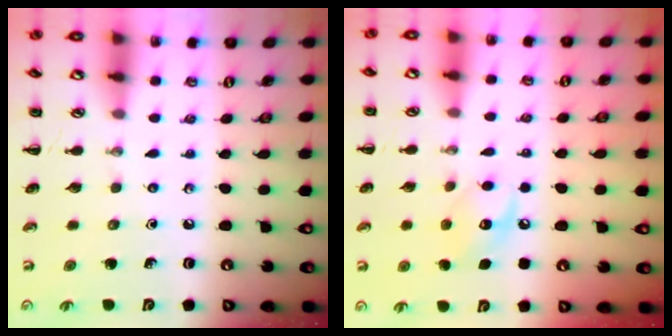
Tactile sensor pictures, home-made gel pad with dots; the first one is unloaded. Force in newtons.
{"total": 8.3, "press": 8.3, "slide": 0.7}